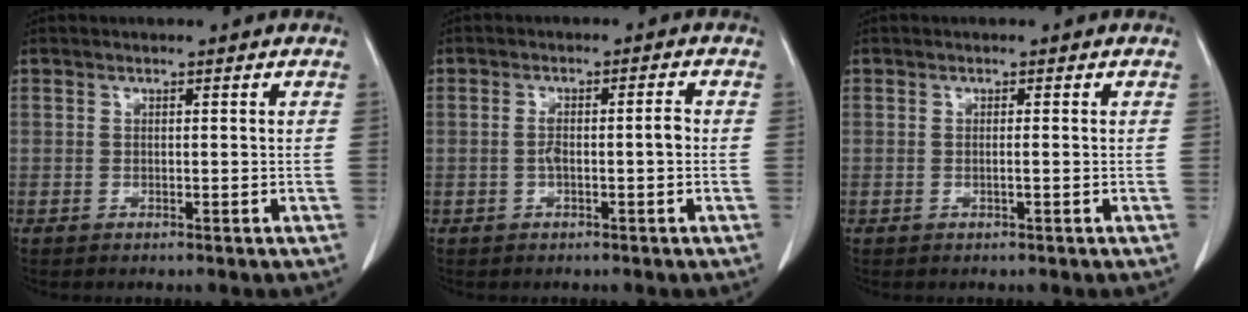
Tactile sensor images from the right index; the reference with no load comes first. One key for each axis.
{"total": 3.3, "fx": -0.6, "fy": 0.6, "fz": 3.2, "tx": -0.060, "ty": 0.007, "tz": -0.008}
{"total": 0.7, "fx": -0.2, "fy": -0.2, "fz": 0.6, "tx": -0.010, "ty": 0.000, "tz": -0.003}